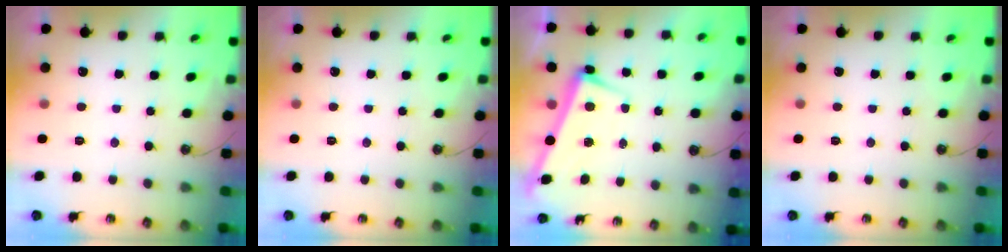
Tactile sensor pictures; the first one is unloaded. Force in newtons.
{"total": 0.0}
{"total": 2.6, "press": 2.5, "slide": 0.7}
{"total": 0.0}